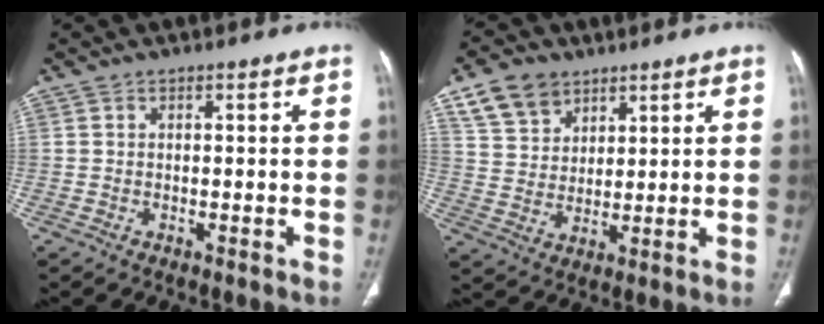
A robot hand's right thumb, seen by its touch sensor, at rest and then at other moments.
{"total": 8.9, "force": [5.6, 6.0, 3.4], "torque": [-0.044, -0.020, 0.111]}